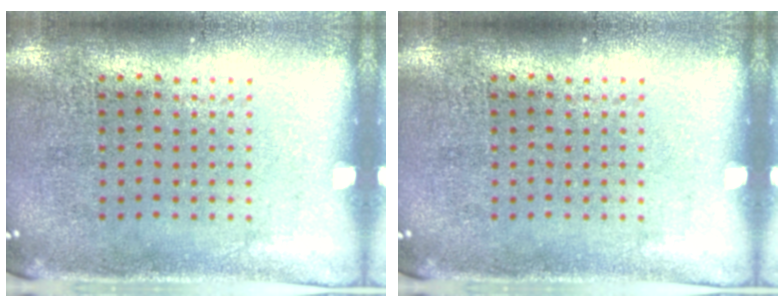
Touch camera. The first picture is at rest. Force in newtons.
{"total": 0.0}